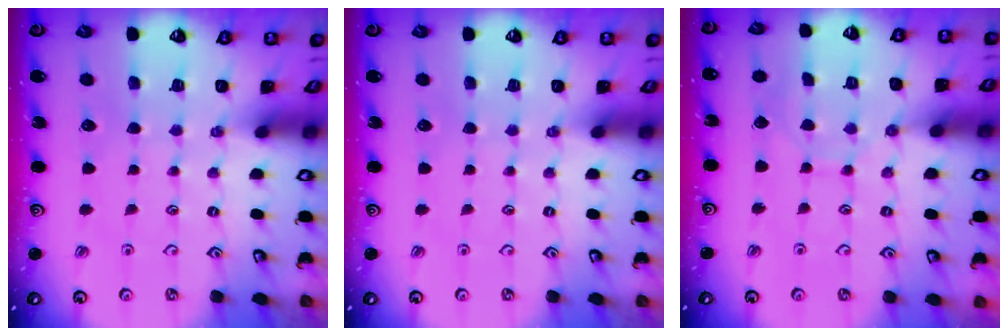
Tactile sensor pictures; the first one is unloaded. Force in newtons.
{"total": 0.0}
{"total": 6.4, "press": 6.4, "slide": 0.5}